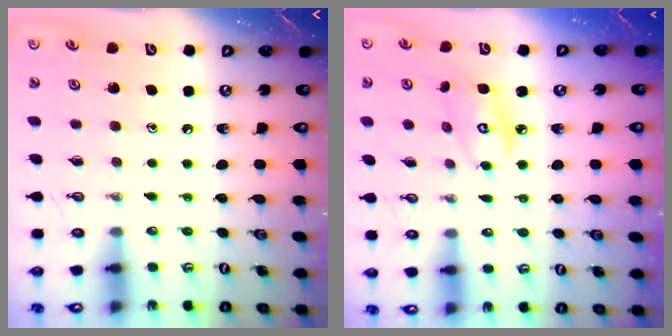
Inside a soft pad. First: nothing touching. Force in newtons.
{"total": 6.7, "press": 6.7, "slide": 0.3}